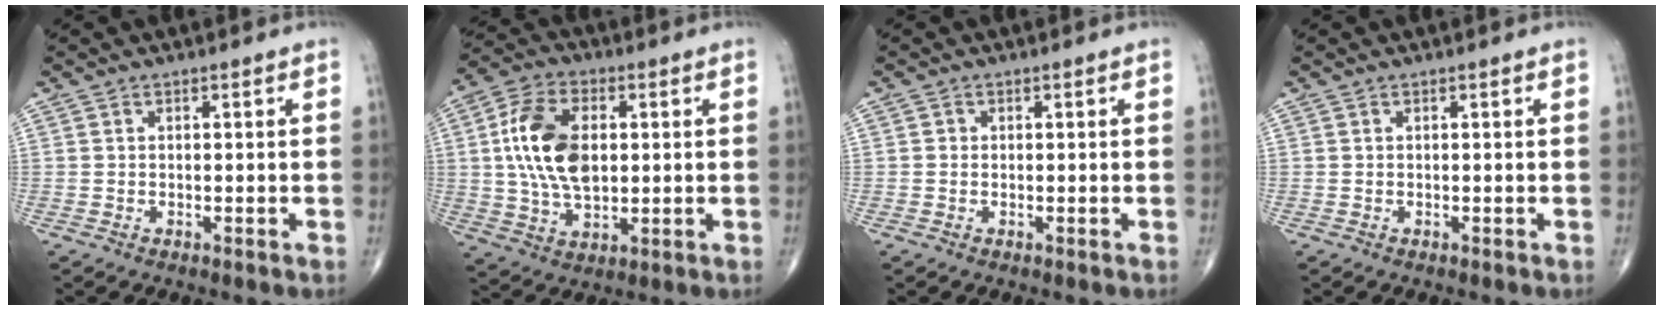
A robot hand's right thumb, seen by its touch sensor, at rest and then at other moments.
{"total": 14.7, "force": [1.7, 8.8, 11.6], "torque": [-0.211, 0.005, 0.032]}
{"total": 0.6, "force": [-0.1, 0.6, 0.1], "torque": [0.002, 0.002, -0.003]}
{"total": 0.0}